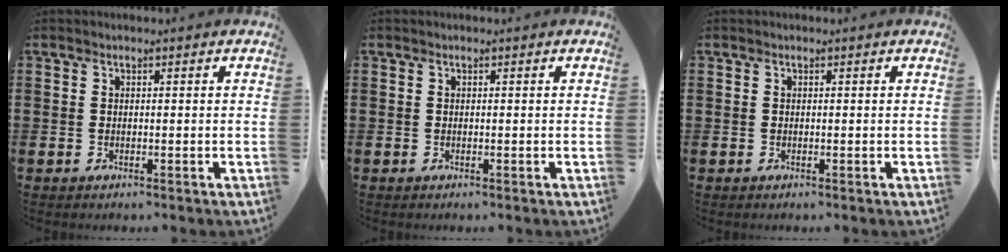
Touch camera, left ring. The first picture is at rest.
{"total": 0.0}
{"total": 0.0}